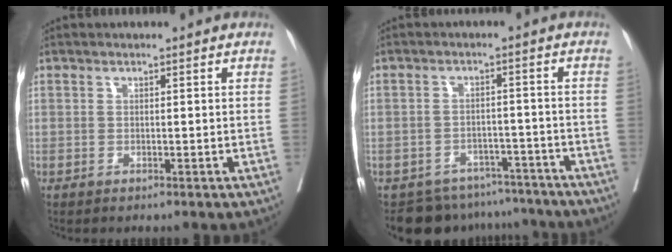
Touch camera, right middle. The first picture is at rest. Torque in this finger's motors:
{"motor_torque": [0.05, -0.24, 0.04, 0.01]}